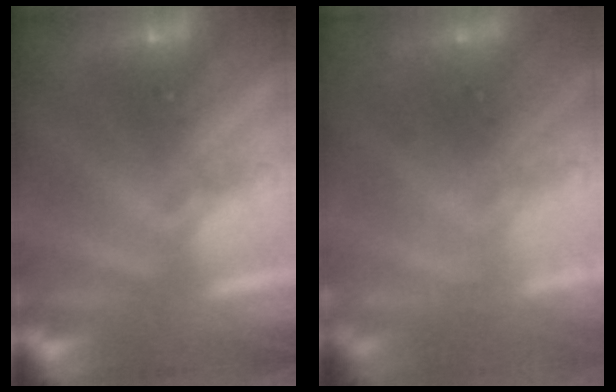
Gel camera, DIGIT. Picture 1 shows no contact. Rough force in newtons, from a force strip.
{"total": 2.1}